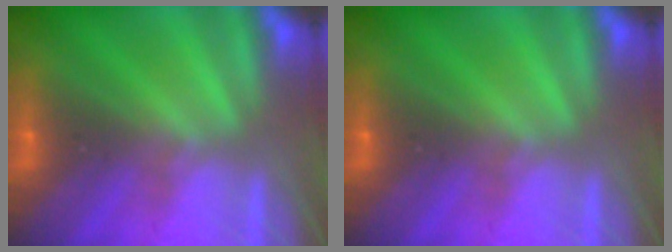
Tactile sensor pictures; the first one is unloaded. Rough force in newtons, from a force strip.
{"total": 0.0}